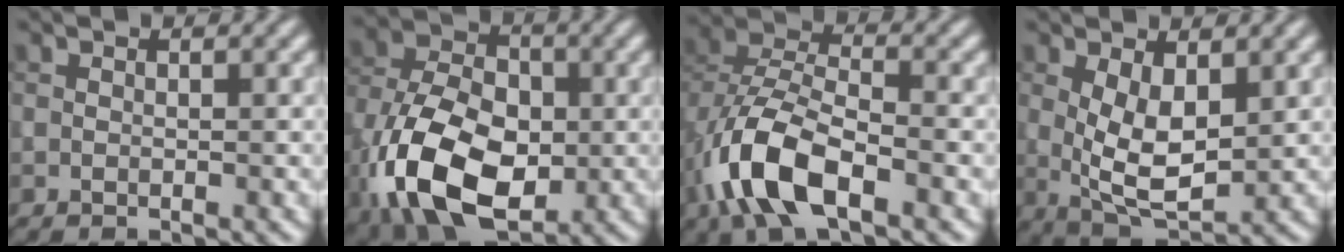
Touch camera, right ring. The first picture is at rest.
{"total": 13.1, "force": [-4.1, 8.2, 9.4], "torque": [-0.198, -0.019, -0.081]}
{"total": 8.9, "force": [-4.0, 4.4, 6.7], "torque": [-0.143, 0.003, -0.087]}
{"total": 5.6, "force": [0.8, 2.6, 4.9], "torque": [-0.100, -0.013, 0.023]}